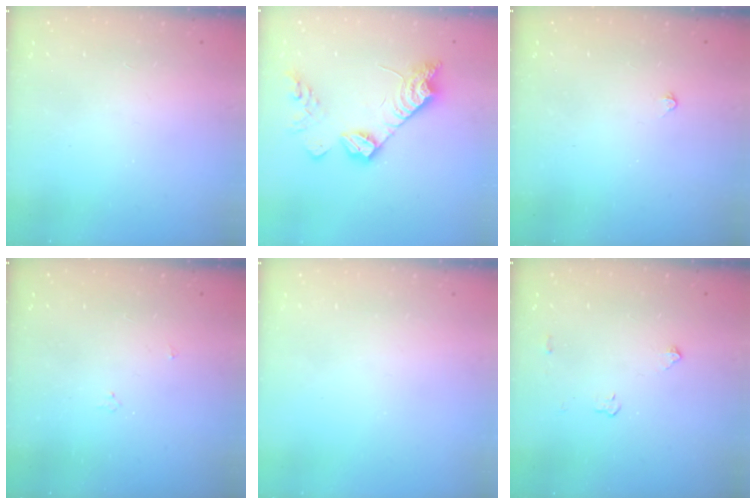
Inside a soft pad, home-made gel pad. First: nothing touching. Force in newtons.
{"total": 14.6, "press": 14.5, "slide": 0.6}
{"total": 2.4, "press": 2.4, "slide": 0.5}
{"total": 3.0, "press": 3.0, "slide": 0.5}
{"total": 0.0}
{"total": 2.6, "press": 2.6, "slide": 0.4}